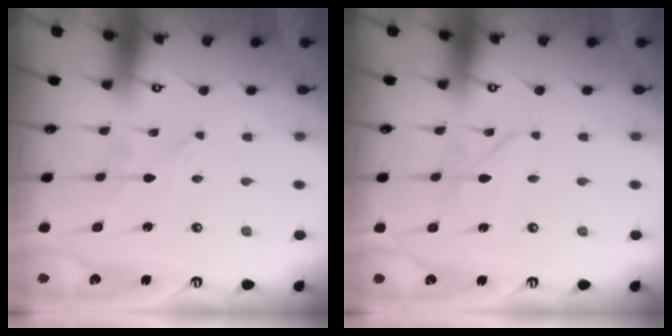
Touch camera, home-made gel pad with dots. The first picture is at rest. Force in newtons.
{"total": 2.5, "press": 2.5, "slide": 0.2}